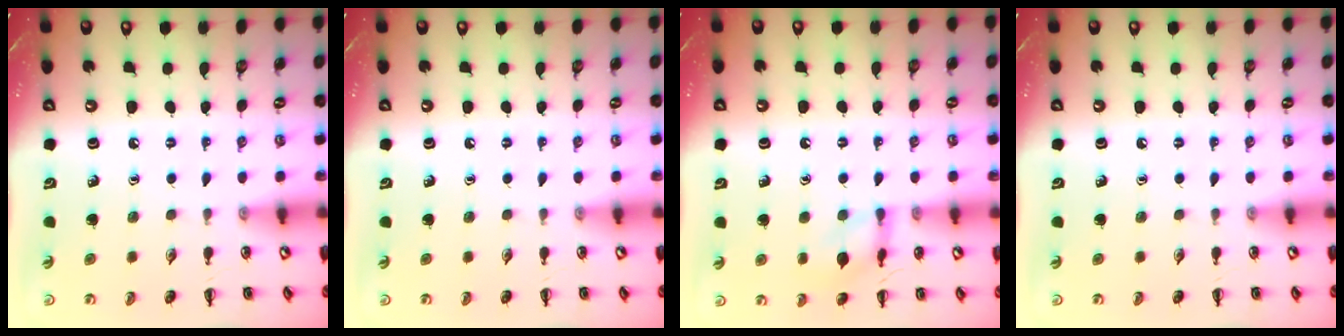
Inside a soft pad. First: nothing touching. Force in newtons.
{"total": 0.0}
{"total": 10.4, "press": 10.4, "slide": 0.5}
{"total": 0.0}